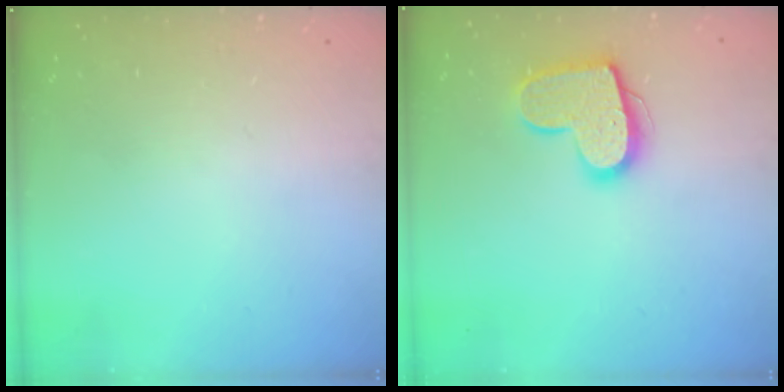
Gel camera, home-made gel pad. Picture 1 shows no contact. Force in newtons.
{"total": 13.9, "press": 13.9, "slide": 0.9}